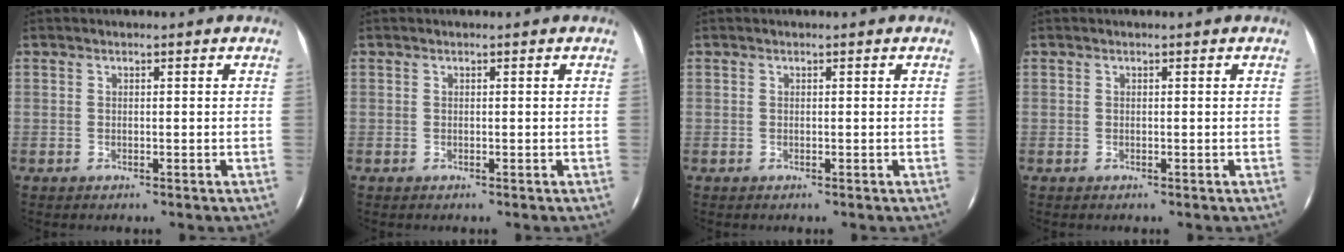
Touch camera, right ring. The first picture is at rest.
{"total": 0.0}
{"total": 0.0}
{"total": 0.0}